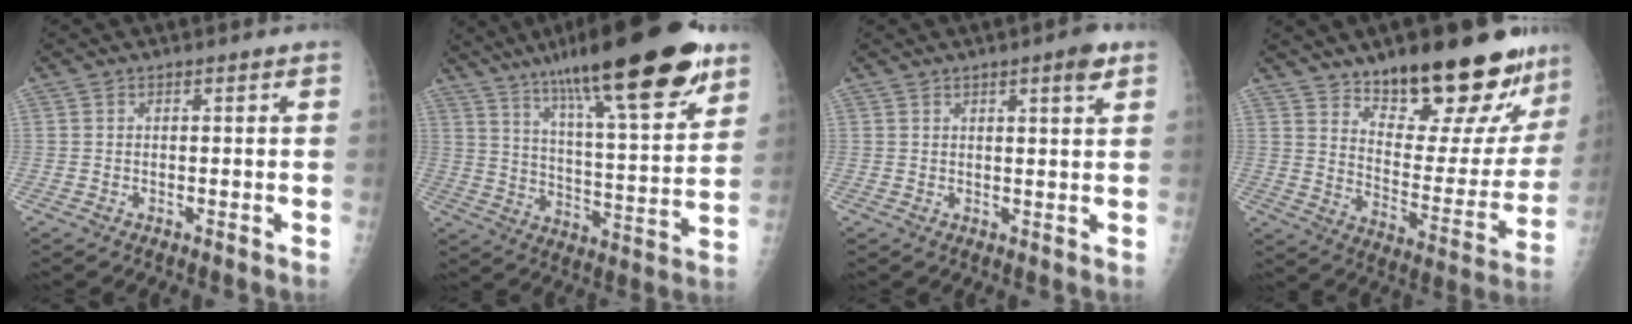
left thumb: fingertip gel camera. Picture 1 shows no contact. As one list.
[{"total": 26.9, "force": [17.0, 5.5, 20.1], "torque": [-0.302, -0.047, 0.269]}, {"total": 4.1, "force": [2.2, 0.7, 3.3], "torque": [-0.044, -0.010, 0.029]}, {"total": 24.4, "force": [17.7, 8.3, 14.7], "torque": [-0.160, -0.107, 0.258]}]